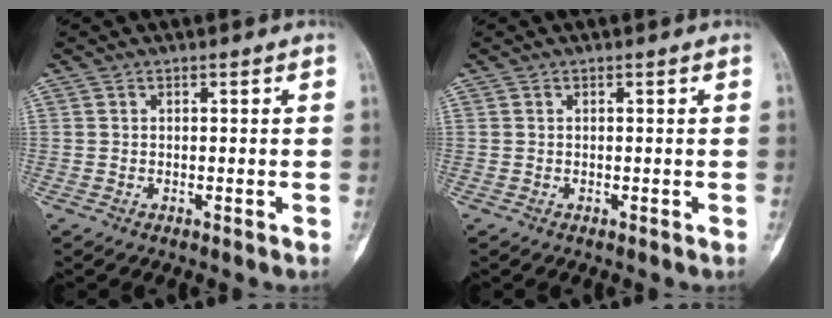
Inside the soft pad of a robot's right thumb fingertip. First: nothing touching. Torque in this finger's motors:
{"motor_torque": [0.35, 0.35, 0.06, -0.06, 0.01]}